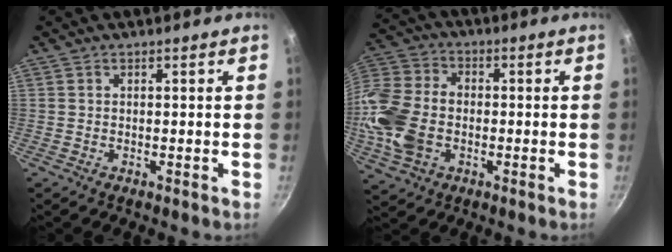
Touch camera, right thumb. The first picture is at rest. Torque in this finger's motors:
{"motor_torque": [1.61, 2.89, 1.68, -0.77, 0.25]}